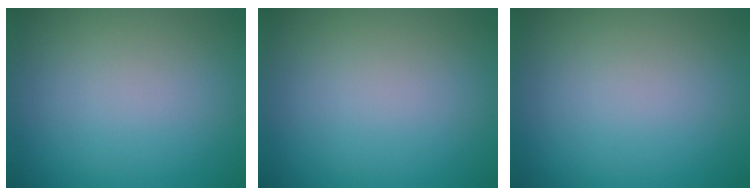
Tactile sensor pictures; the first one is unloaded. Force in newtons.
{"total": 0.0}
{"total": 0.0}